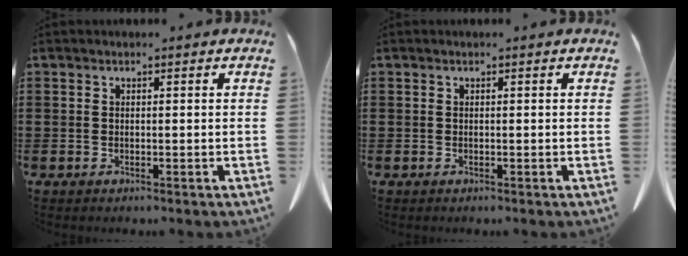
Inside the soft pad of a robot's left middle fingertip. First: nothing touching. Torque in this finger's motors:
{"motor_torque": [0.00, 0.00, 0.00, 0.00]}